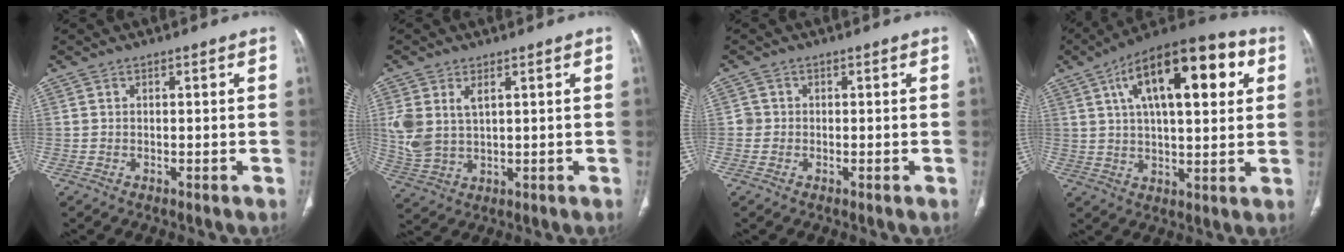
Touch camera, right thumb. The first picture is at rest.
{"total": 7.8, "force": [2.4, 4.5, 5.9], "torque": [-0.136, -0.005, 0.062]}
{"total": 1.6, "force": [-0.1, 1.6, 0.2], "torque": [0.007, 0.006, -0.004]}
{"total": 21.9, "force": [7.6, 9.1, 18.4], "torque": [-0.268, 0.008, 0.113]}